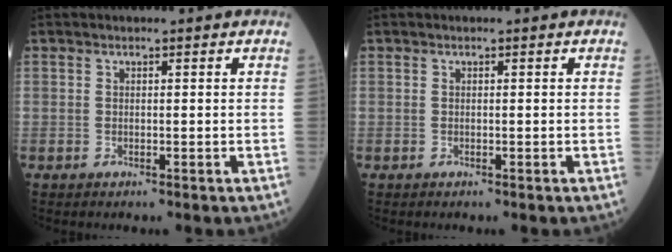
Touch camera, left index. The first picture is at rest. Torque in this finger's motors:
{"motor_torque": [-0.04, 0.04, 0.01, 0.00]}